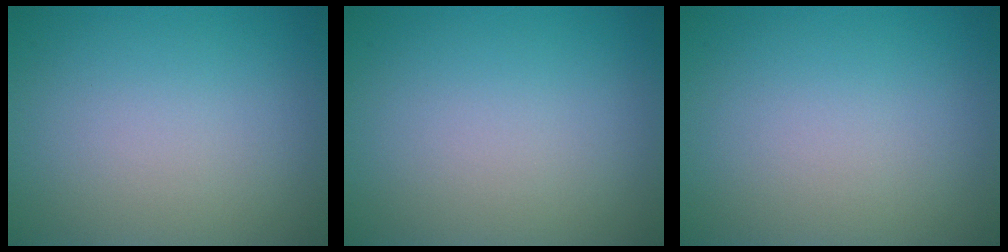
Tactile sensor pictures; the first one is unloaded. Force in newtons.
{"total": 0.0}
{"total": 0.0}